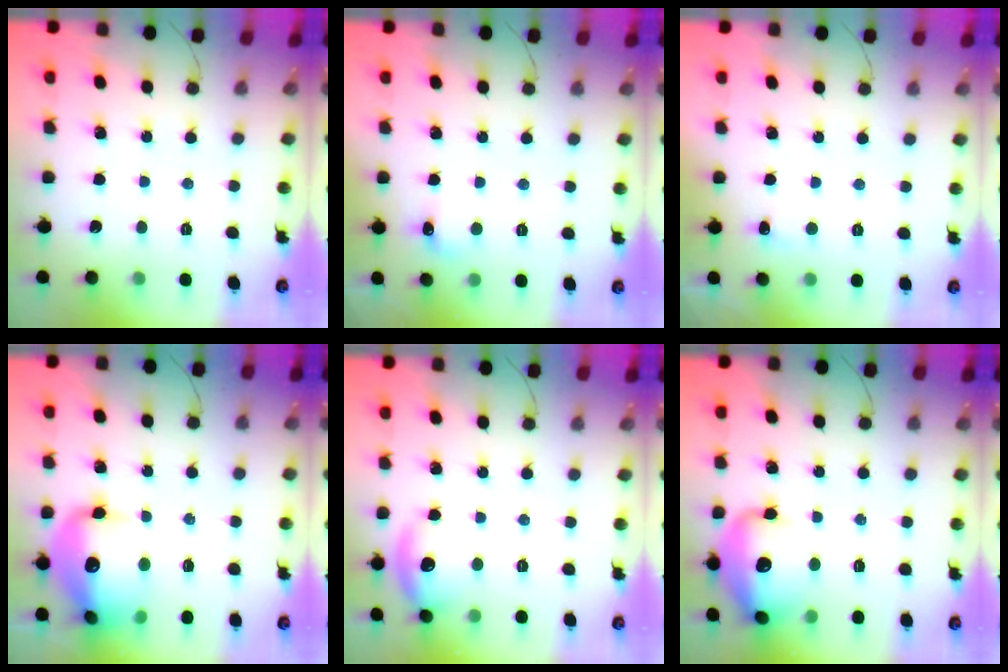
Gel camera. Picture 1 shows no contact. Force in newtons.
{"total": 6.2, "press": 6.1, "slide": 1.2}
{"total": 3.9, "press": 3.7, "slide": 1.3}
{"total": 19.2, "press": 18.9, "slide": 3.1}
{"total": 10.8, "press": 10.0, "slide": 4.0}
{"total": 16.2, "press": 16.0, "slide": 2.6}